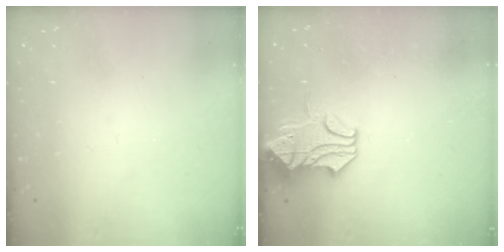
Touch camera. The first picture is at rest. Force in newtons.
{"total": 2.2, "press": 1.6, "slide": 1.5}